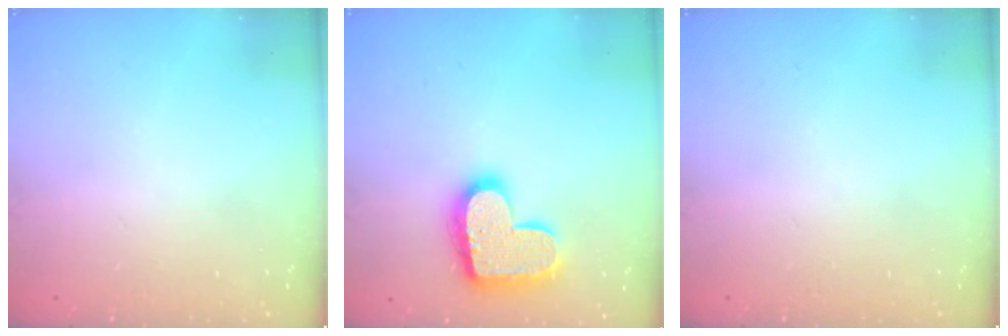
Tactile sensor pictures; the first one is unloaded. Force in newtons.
{"total": 17.5, "press": 17.5, "slide": 1.0}
{"total": 0.0}